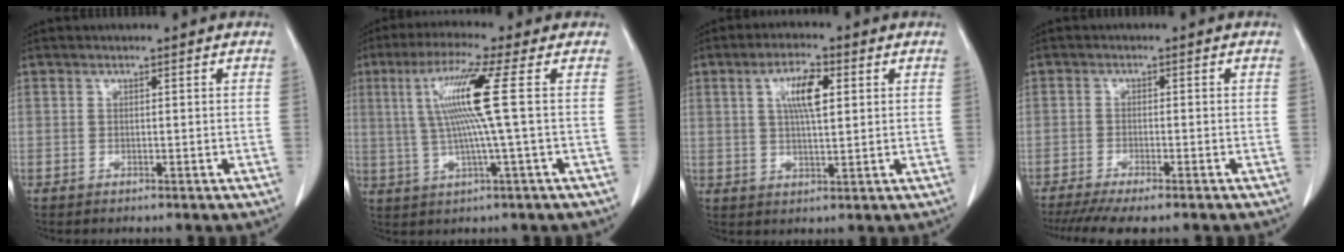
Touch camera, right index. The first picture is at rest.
{"total": 10.0, "force": [1.7, -1.7, 9.8], "torque": [-0.191, 0.009, 0.034]}
{"total": 6.4, "force": [2.0, 1.6, 5.9], "torque": [-0.110, 0.007, 0.037]}
{"total": 9.9, "force": [-8.2, 1.0, 5.5], "torque": [-0.073, -0.013, -0.123]}